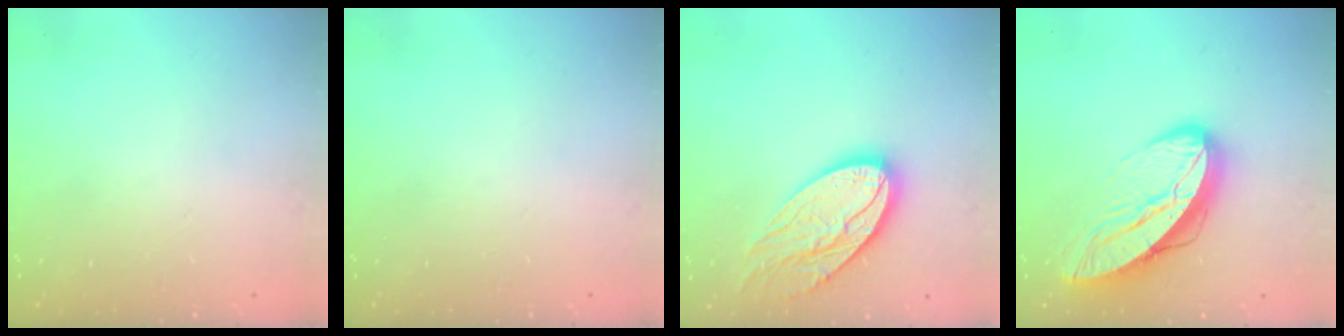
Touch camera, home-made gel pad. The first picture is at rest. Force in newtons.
{"total": 0.0}
{"total": 15.9, "press": 15.9, "slide": 1.1}
{"total": 13.5, "press": 13.5, "slide": 1.1}